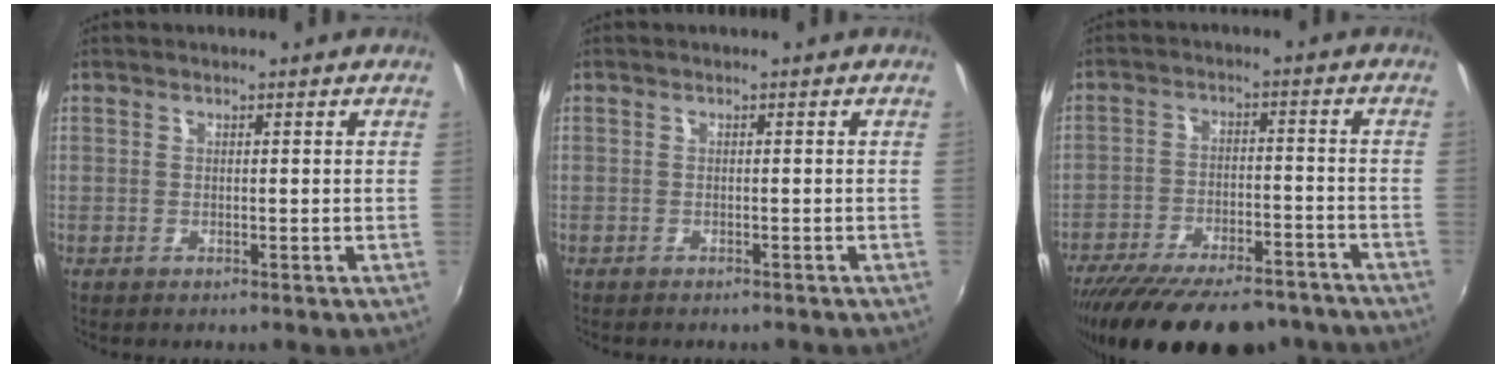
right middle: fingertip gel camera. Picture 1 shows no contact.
{"total": 1.6, "force": [-1.4, 0.4, 0.5], "torque": [-0.014, -0.010, -0.020]}
{"total": 23.8, "force": [-19.7, 7.6, 11.0], "torque": [-0.214, -0.026, -0.275]}